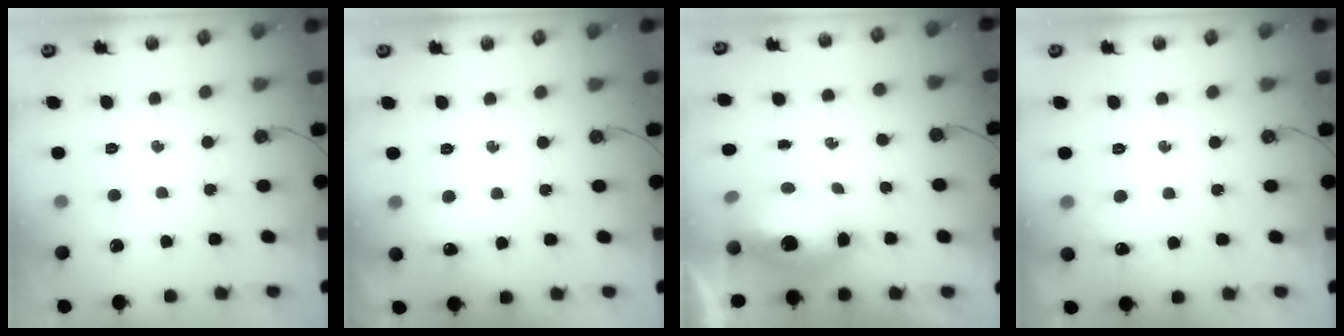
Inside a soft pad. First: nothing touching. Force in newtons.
{"total": 6.1, "press": 6.1, "slide": 0.8}
{"total": 9.4, "press": 9.3, "slide": 1.1}
{"total": 5.6, "press": 5.5, "slide": 0.7}